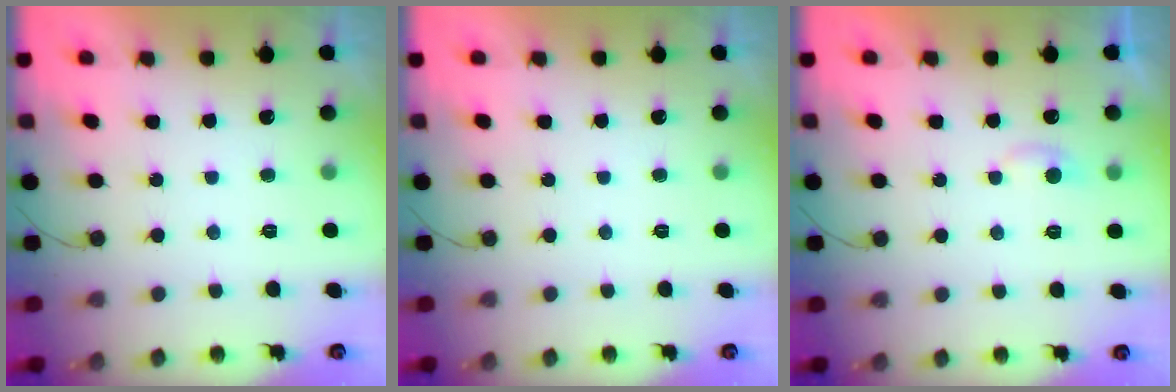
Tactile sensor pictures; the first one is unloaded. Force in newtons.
{"total": 0.0}
{"total": 3.7, "press": 3.7, "slide": 0.5}